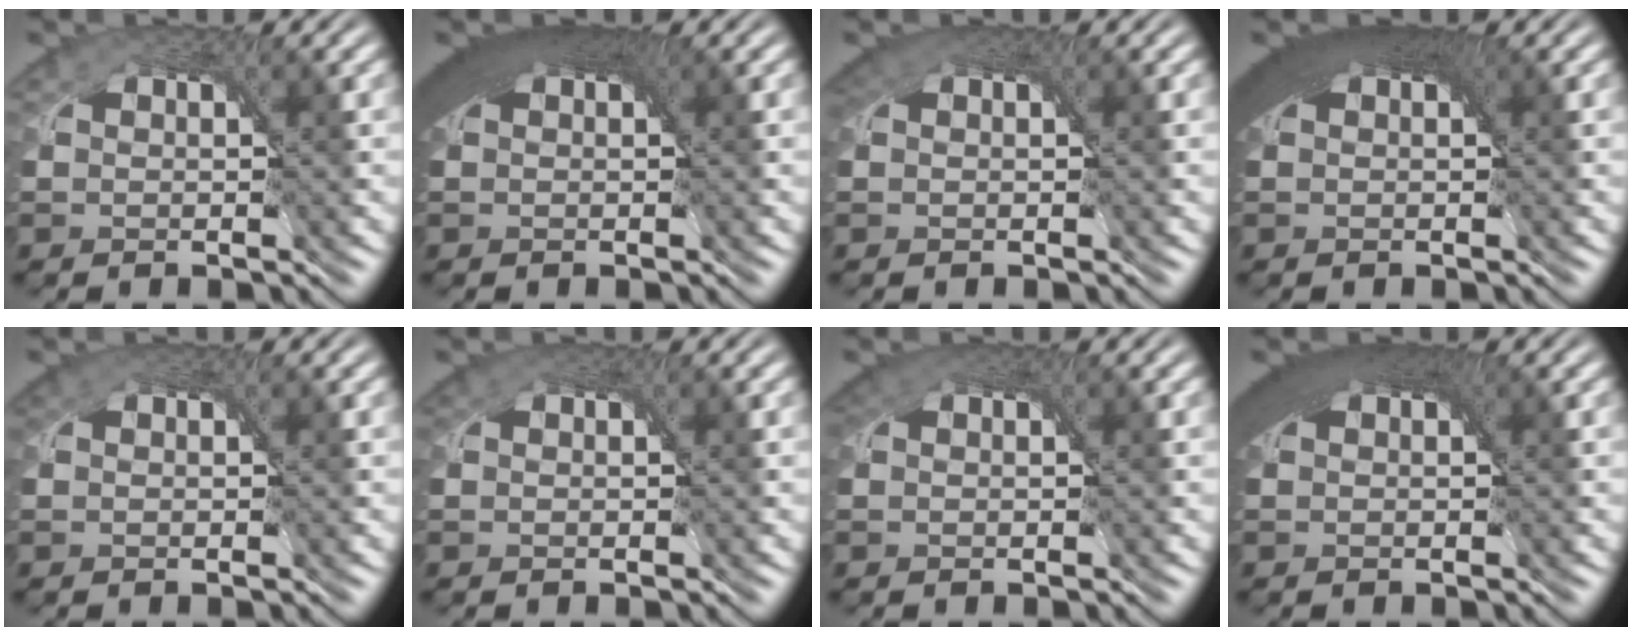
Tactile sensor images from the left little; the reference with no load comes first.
{"total": 7.5, "force": [3.0, 3.6, 5.8], "torque": [-0.089, 0.019, 0.033]}
{"total": 3.8, "force": [1.9, 2.3, 2.3], "torque": [-0.044, 0.008, 0.022]}
{"total": 8.3, "force": [3.1, 3.9, 6.6], "torque": [-0.100, 0.021, 0.033]}
{"total": 0.8, "force": [0.4, 0.6, 0.4], "torque": [-0.010, 0.001, 0.004]}
{"total": 1.3, "force": [0.6, 0.9, 0.7], "torque": [-0.015, 0.002, 0.006]}
{"total": 3.4, "force": [1.6, 2.2, 2.0], "torque": [-0.040, 0.007, 0.017]}
{"total": 7.0, "force": [2.9, 3.3, 5.4], "torque": [-0.085, 0.017, 0.032]}